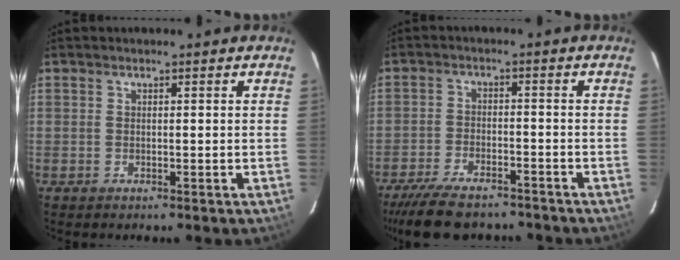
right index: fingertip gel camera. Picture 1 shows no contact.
{"total": 12.9, "force": [-10.8, 4.3, 5.6], "torque": [-0.131, -0.014, -0.170]}